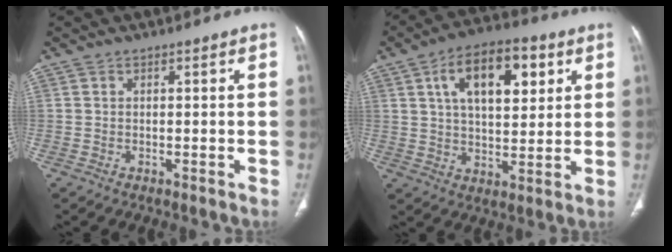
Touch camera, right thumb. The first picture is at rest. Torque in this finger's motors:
{"motor_torque": [0.70, 4.31, 1.19, 0.07, 0.12]}